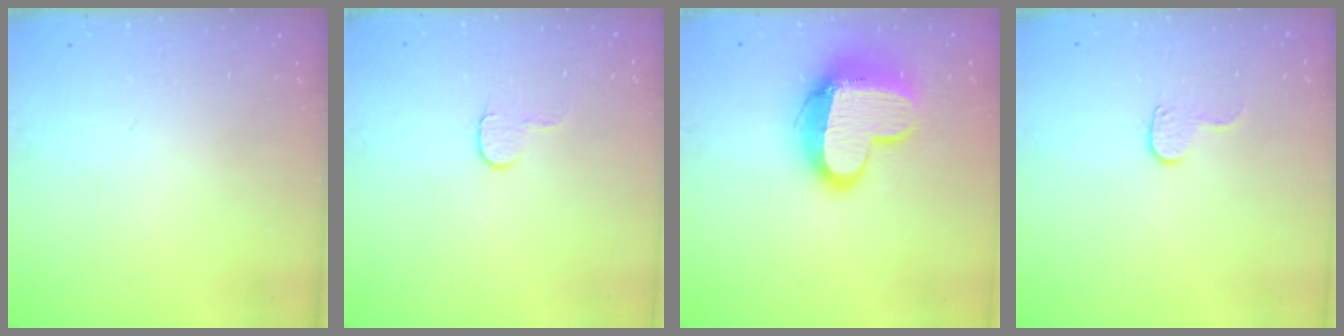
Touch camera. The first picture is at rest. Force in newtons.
{"total": 4.7, "press": 4.7, "slide": 0.5}
{"total": 14.8, "press": 14.7, "slide": 1.2}
{"total": 5.5, "press": 5.5, "slide": 0.5}